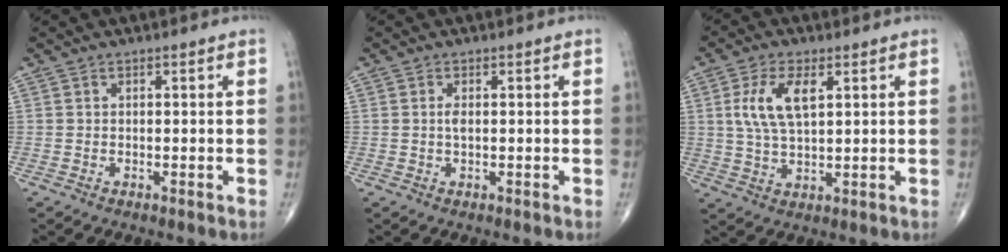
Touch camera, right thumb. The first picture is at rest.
{"total": 1.2, "force": [0.1, 0.5, 1.1], "torque": [-0.023, -0.001, 0.002]}
{"total": 8.6, "force": [2.5, 3.9, 7.2], "torque": [-0.146, -0.003, 0.050]}